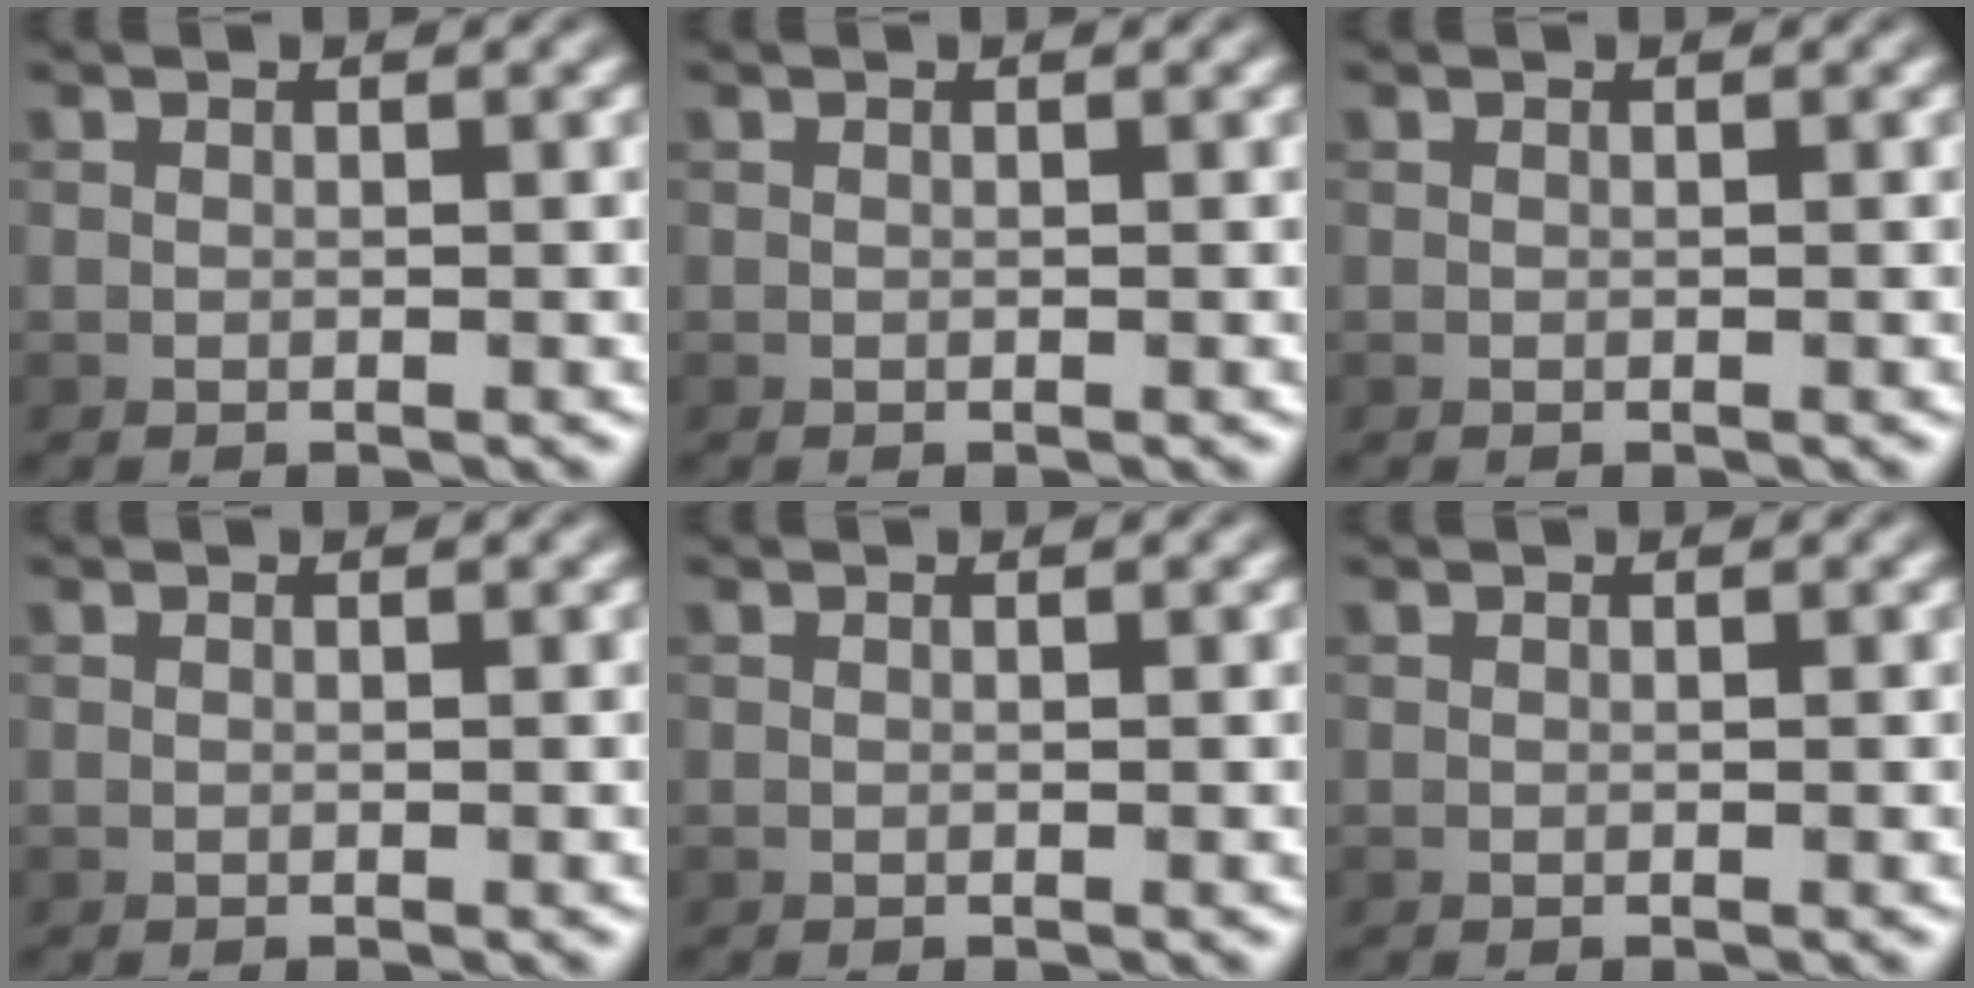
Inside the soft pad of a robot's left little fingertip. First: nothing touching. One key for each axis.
{"total": 0.0}
{"total": 0.0}
{"total": 0.0}
{"total": 0.0}
{"total": 0.0}